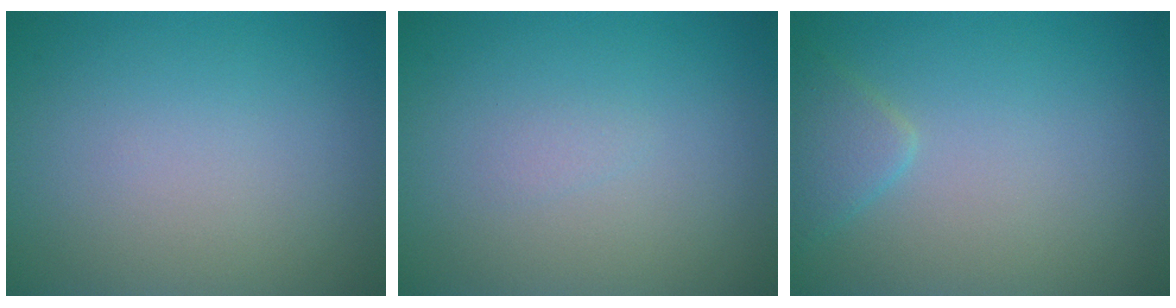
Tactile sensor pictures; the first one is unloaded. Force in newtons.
{"total": 0.5, "press": 0.5, "slide": 0.1}
{"total": 1.9, "press": 1.9, "slide": 0.1}